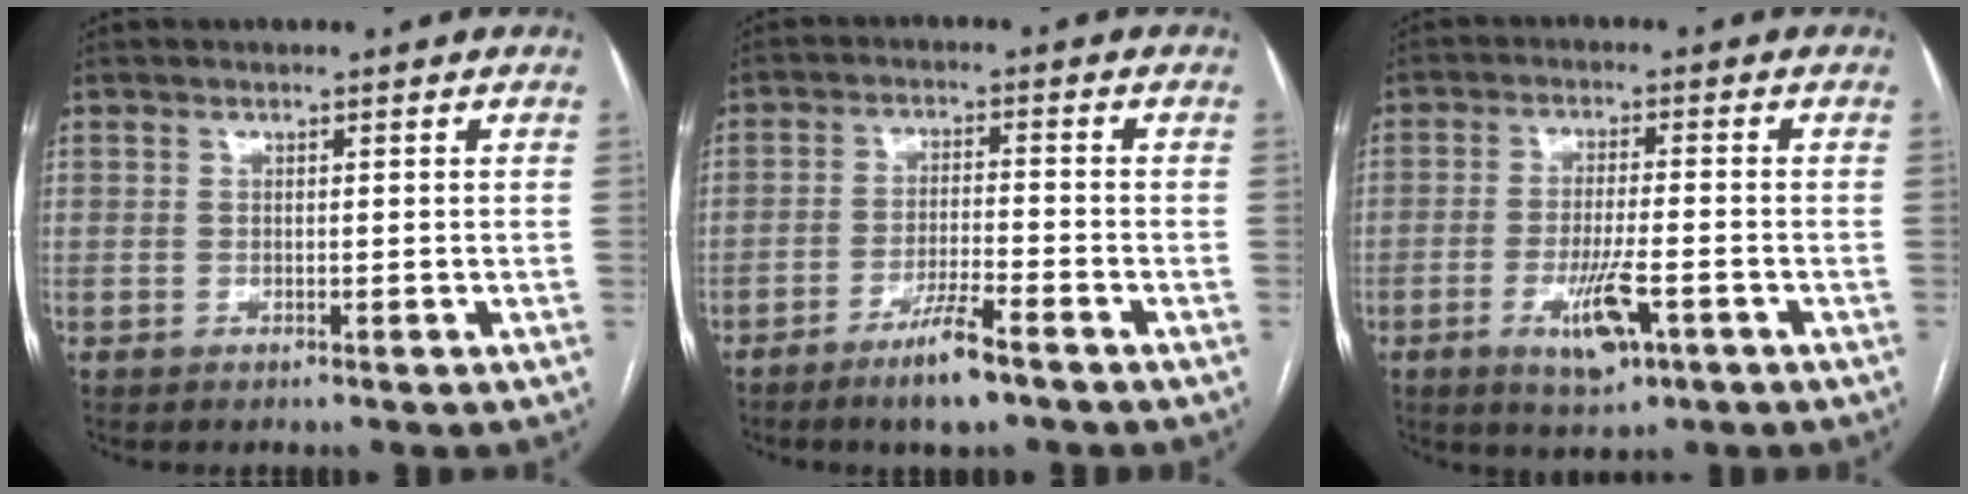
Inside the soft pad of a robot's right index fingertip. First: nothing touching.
{"total": 6.5, "force": [-4.6, 0.5, 4.6], "torque": [-0.089, -0.010, -0.081]}
{"total": 7.2, "force": [-3.1, 1.7, 6.3], "torque": [-0.117, -0.010, -0.045]}